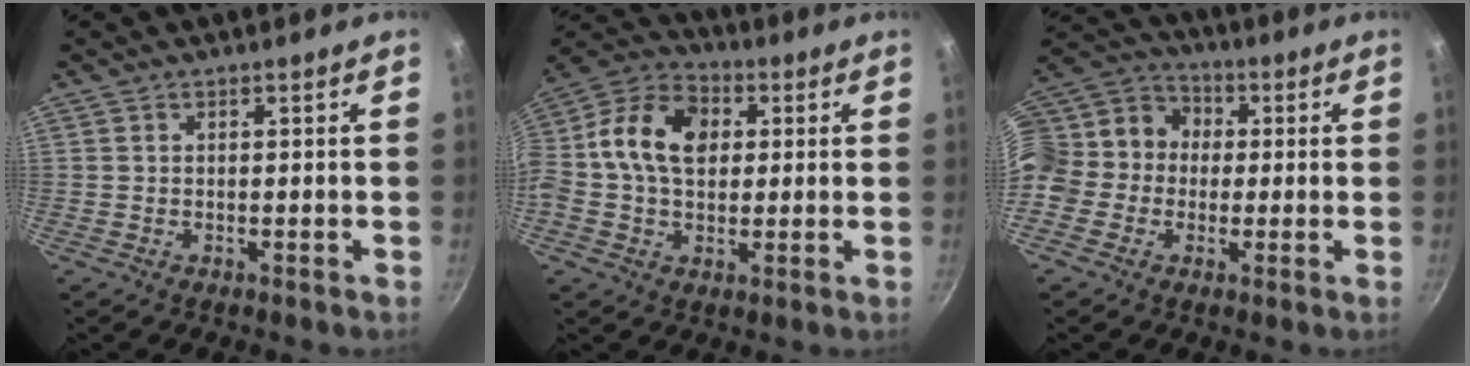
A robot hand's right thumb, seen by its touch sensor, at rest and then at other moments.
{"total": 15.2, "force": [2.1, 11.0, 10.3], "torque": [-0.158, 0.024, 0.014]}
{"total": 16.9, "force": [0.0, 14.9, 8.0], "torque": [-0.147, 0.053, -0.016]}